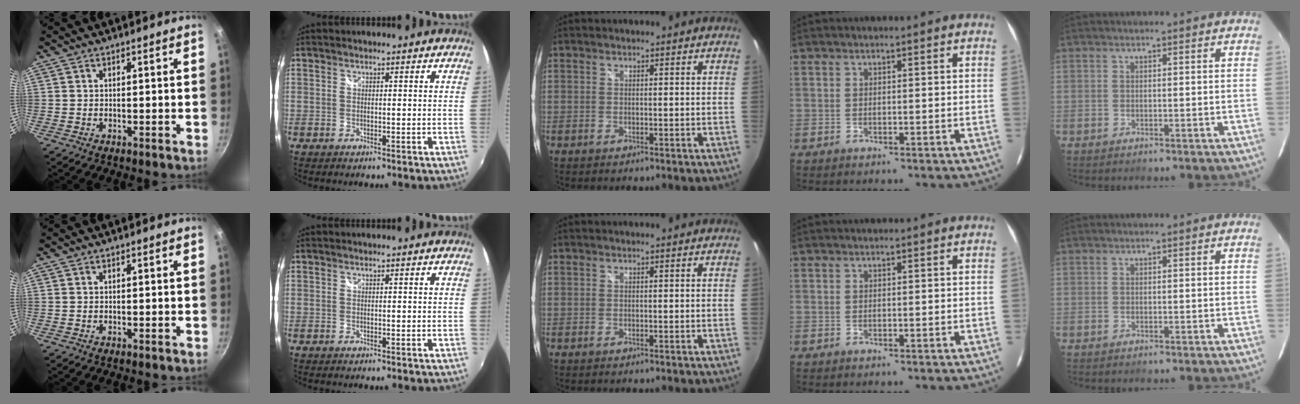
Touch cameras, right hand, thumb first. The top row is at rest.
{}